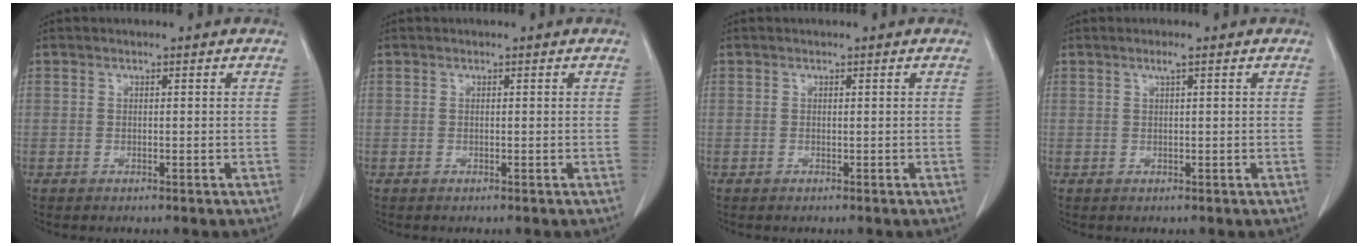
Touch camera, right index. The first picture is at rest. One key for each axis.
{"total": 0.0}
{"total": 0.0}
{"total": 1.1, "fx": 0.6, "fy": -0.1, "fz": 1.0, "tx": -0.016, "ty": 0.005, "tz": 0.012}